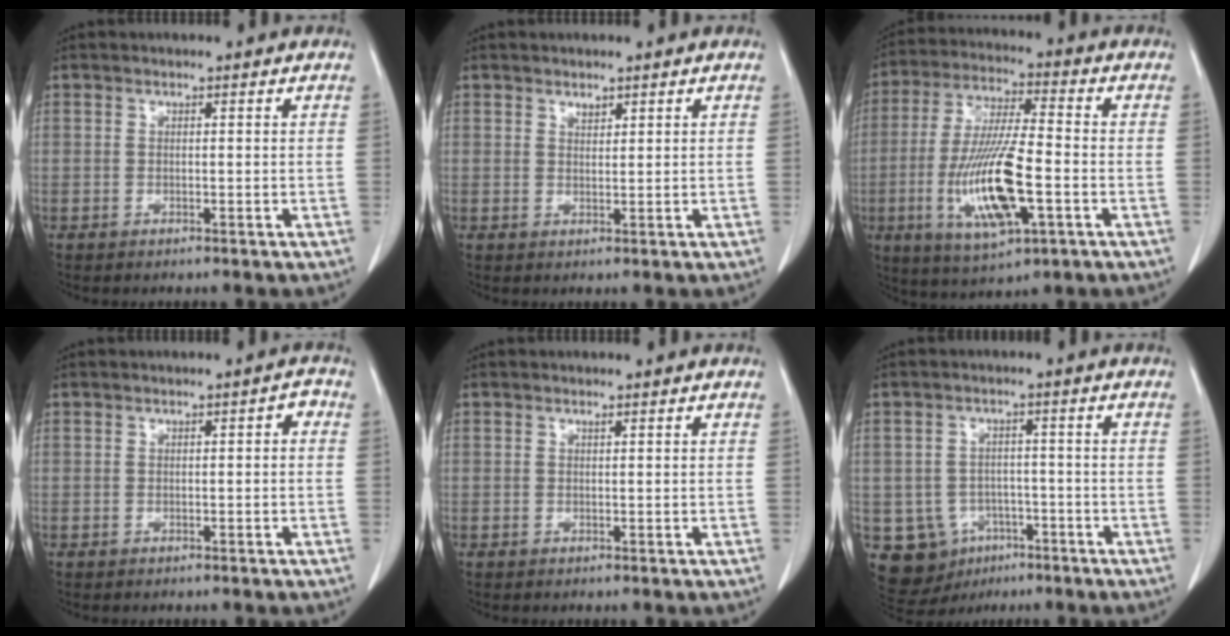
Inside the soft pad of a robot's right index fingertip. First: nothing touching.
{"total": 1.1, "force": [0.9, 0.4, 0.5], "torque": [-0.009, -0.003, 0.017]}
{"total": 15.0, "force": [-4.0, 3.0, 14.1], "torque": [-0.284, -0.014, -0.067]}
{"total": 1.4, "force": [0.0, 0.5, 1.3], "torque": [-0.013, 0.005, -0.002]}
{"total": 0.0}
{"total": 9.5, "force": [-3.6, 8.5, 2.3], "torque": [-0.055, 0.016, -0.038]}